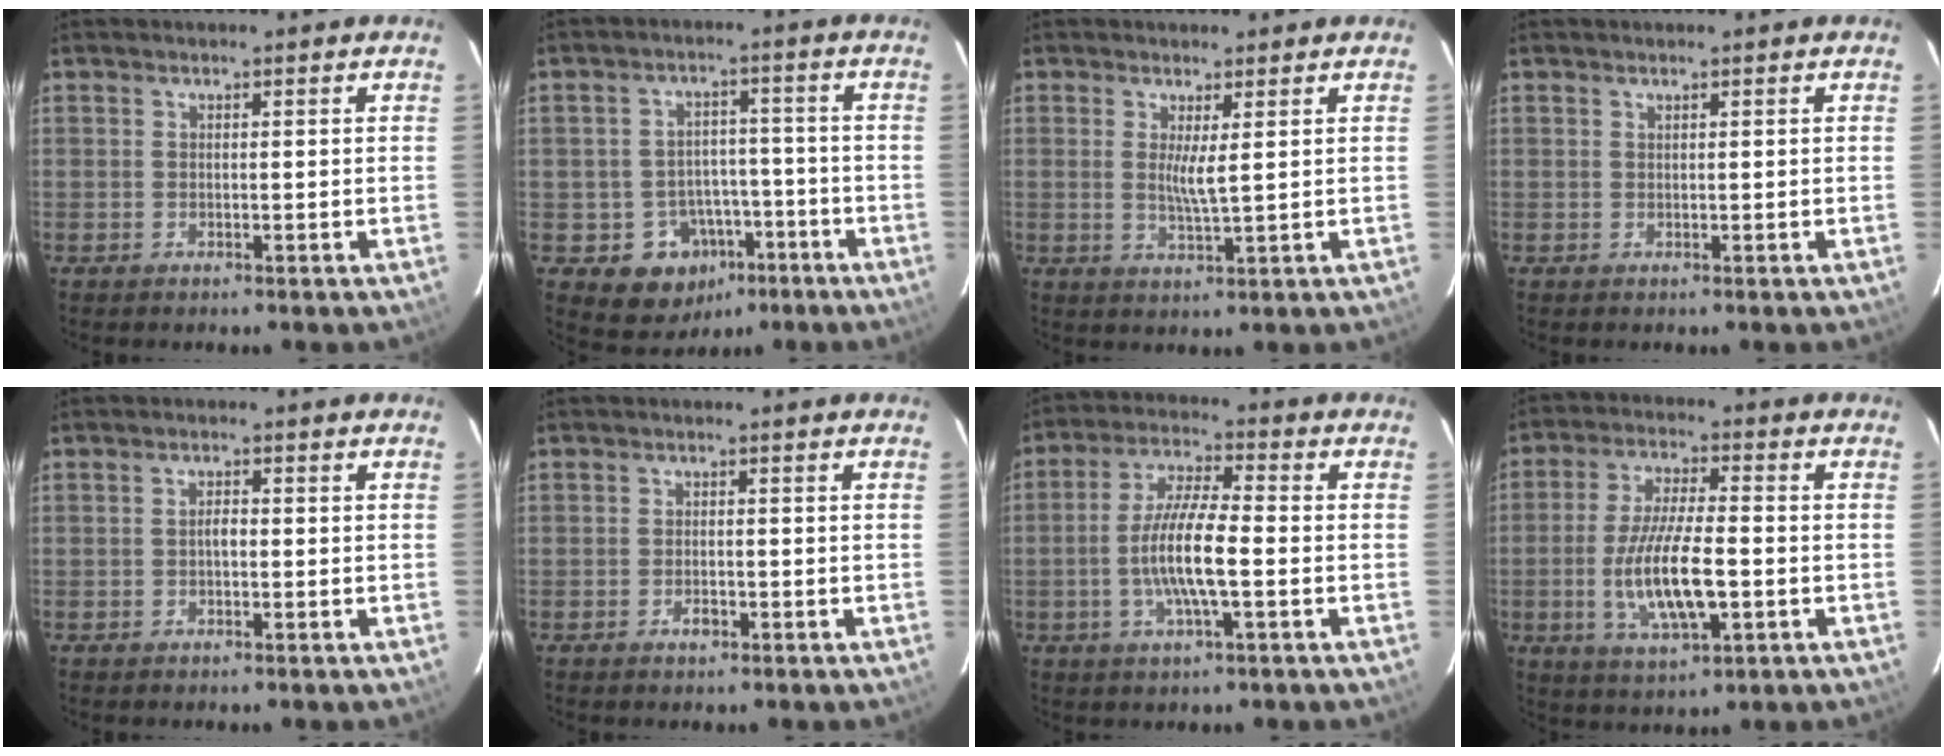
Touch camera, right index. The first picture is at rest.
{"total": 10.7, "force": [-5.5, 8.5, 3.7], "torque": [-0.081, 0.028, -0.054]}
{"total": 3.4, "force": [0.9, -0.1, 3.3], "torque": [-0.061, -0.011, 0.014]}
{"total": 0.0}
{"total": 1.5, "force": [-0.3, 0.7, 1.3], "torque": [-0.023, 0.006, -0.006]}
{"total": 1.9, "force": [-1.0, 1.1, 1.2], "torque": [-0.023, 0.002, -0.016]}
{"total": 10.1, "force": [-2.2, 1.8, 9.7], "torque": [-0.193, -0.001, -0.043]}
{"total": 12.7, "force": [-2.9, 3.8, 11.8], "torque": [-0.236, -0.012, -0.048]}